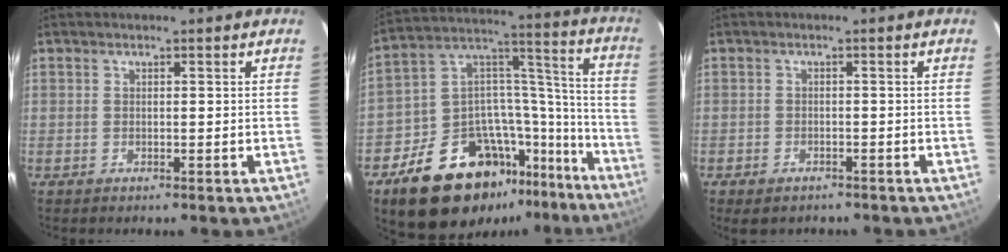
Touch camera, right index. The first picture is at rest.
{"total": 24.0, "force": [-17.0, 12.8, 11.2], "torque": [-0.186, 0.068, -0.240]}
{"total": 3.4, "force": [-2.4, 2.0, 1.4], "torque": [-0.033, -0.007, -0.035]}